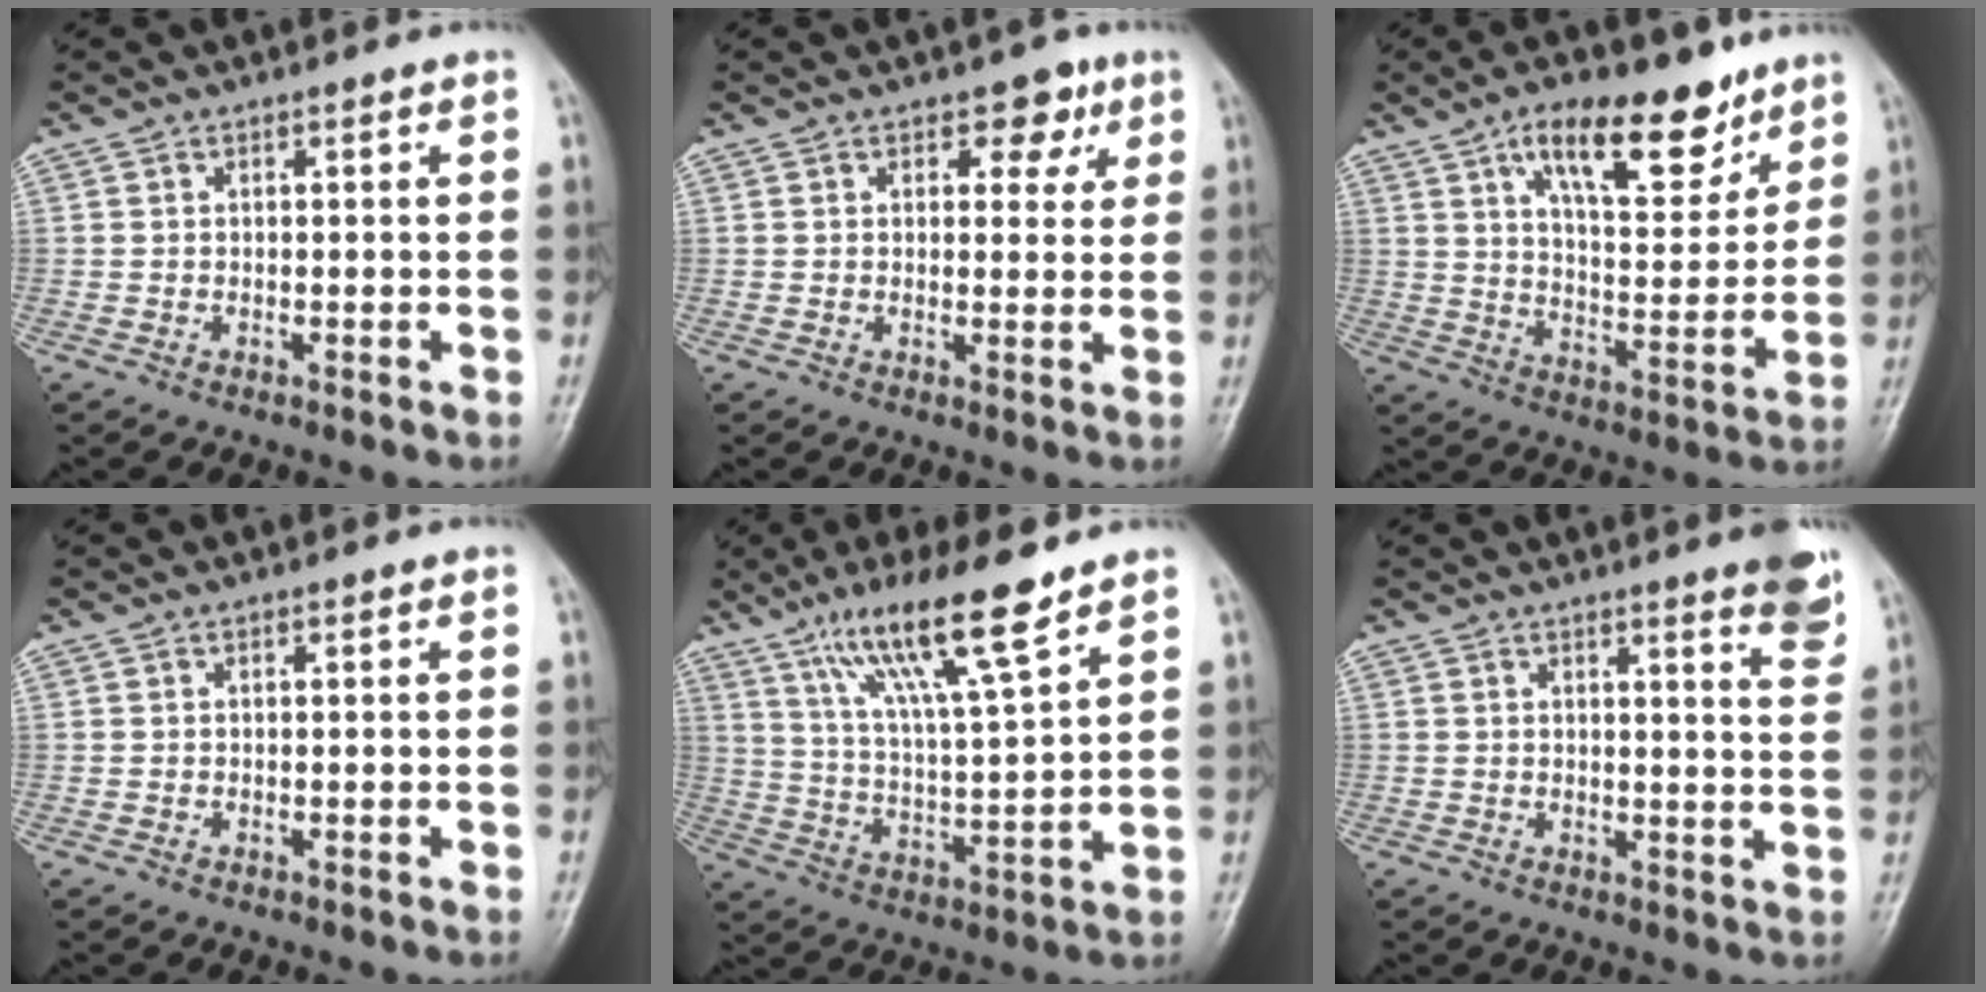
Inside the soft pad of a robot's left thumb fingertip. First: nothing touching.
{"total": 4.8, "force": [2.6, 3.0, 2.7], "torque": [-0.005, -0.009, 0.030]}
{"total": 16.1, "force": [9.9, 6.8, 10.7], "torque": [-0.125, -0.051, 0.161]}
{"total": 0.0}
{"total": 14.0, "force": [9.2, 1.7, 10.4], "torque": [-0.186, -0.040, 0.170]}
{"total": 6.1, "force": [4.1, 0.7, 4.4], "torque": [-0.045, -0.025, 0.045]}